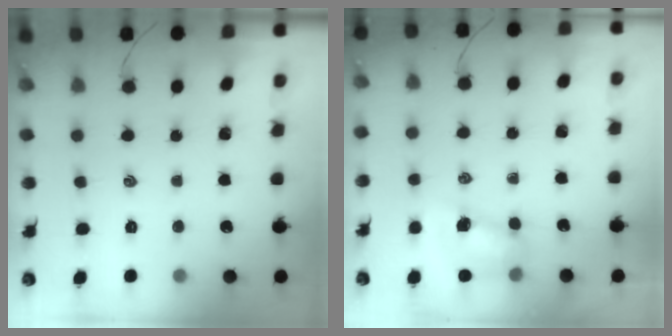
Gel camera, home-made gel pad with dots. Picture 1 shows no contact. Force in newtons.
{"total": 7.8, "press": 7.7, "slide": 1.1}